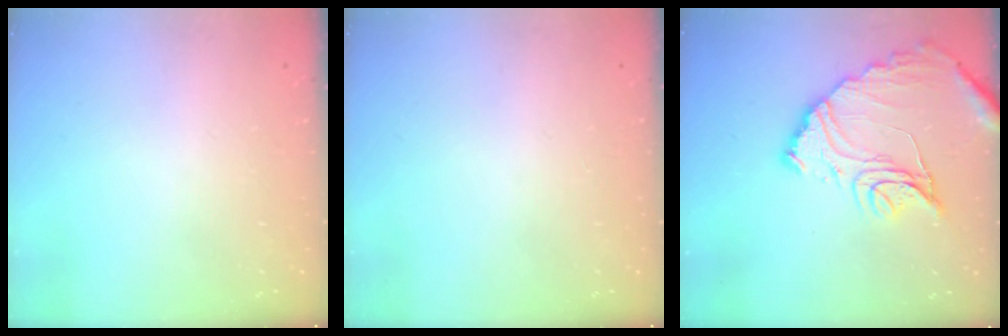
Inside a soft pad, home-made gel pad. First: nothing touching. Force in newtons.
{"total": 0.0}
{"total": 16.4, "press": 16.3, "slide": 1.6}